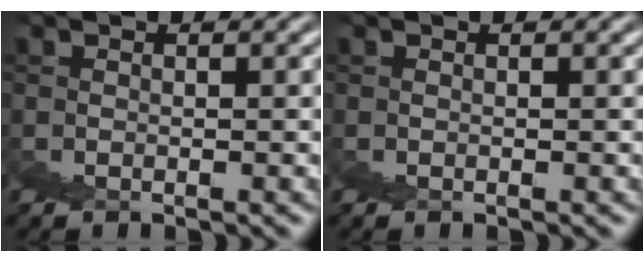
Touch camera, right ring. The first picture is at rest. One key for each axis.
{"total": 0.0}